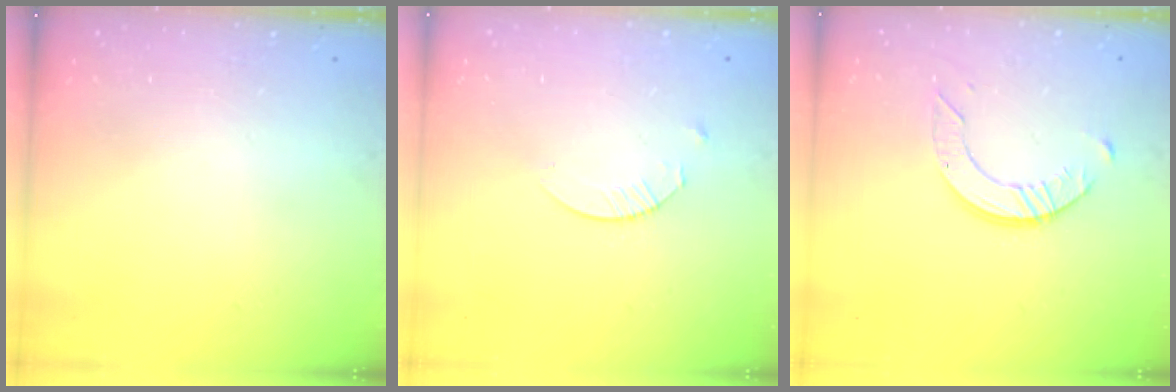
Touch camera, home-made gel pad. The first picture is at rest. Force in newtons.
{"total": 2.4, "press": 2.4, "slide": 0.3}
{"total": 6.5, "press": 6.5, "slide": 0.6}